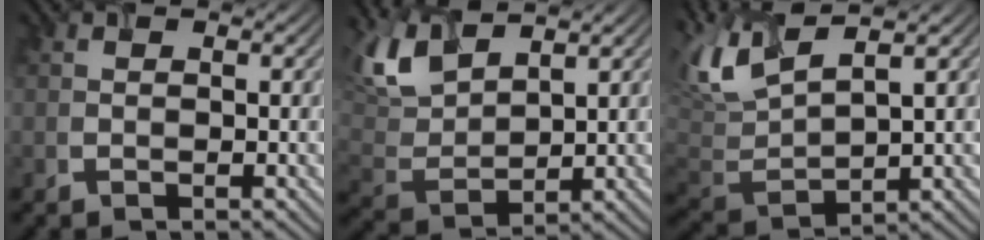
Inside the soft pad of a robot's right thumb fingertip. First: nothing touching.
{"total": 7.6, "force": [5.4, 2.6, 4.7], "torque": [-0.124, 0.014, 0.119]}
{"total": 7.6, "force": [4.7, 1.7, 5.6], "torque": [-0.147, 0.023, 0.100]}